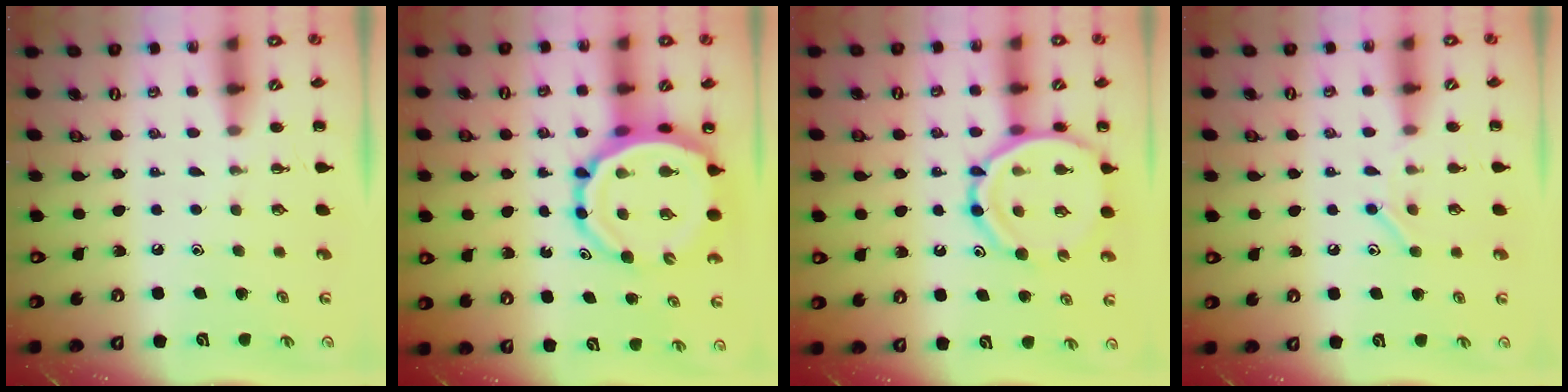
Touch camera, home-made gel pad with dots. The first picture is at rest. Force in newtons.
{"total": 13.7, "press": 13.1, "slide": 4.1}
{"total": 14.9, "press": 14.4, "slide": 3.5}
{"total": 8.0, "press": 7.9, "slide": 0.6}